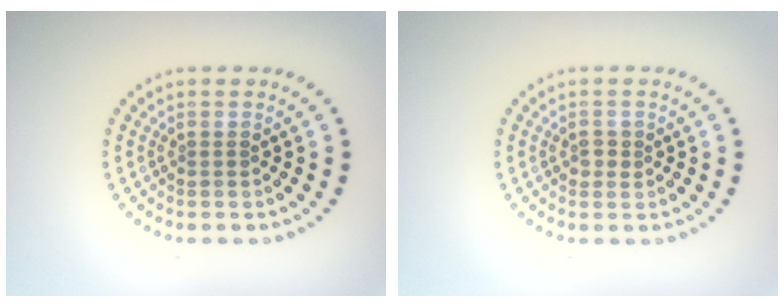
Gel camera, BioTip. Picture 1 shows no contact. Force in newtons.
{"total": 1.2, "press": 1.2, "slide": 0.1}